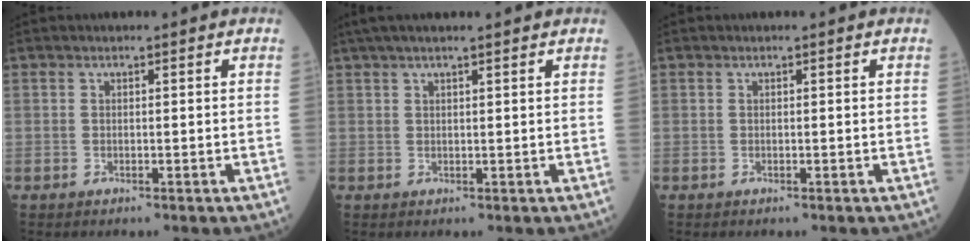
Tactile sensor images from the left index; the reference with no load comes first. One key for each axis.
{"total": 7.3, "fx": 6.0, "fy": 0.3, "fz": 4.2, "tx": -0.068, "ty": 0.036, "tz": 0.087}
{"total": 0.0}